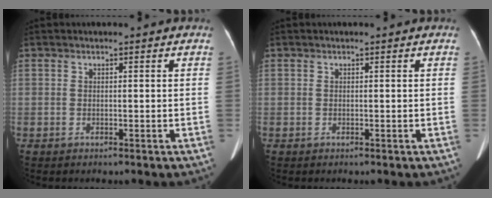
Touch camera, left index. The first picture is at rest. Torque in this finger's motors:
{"motor_torque": [0.00, 0.01, 0.00, 0.00]}